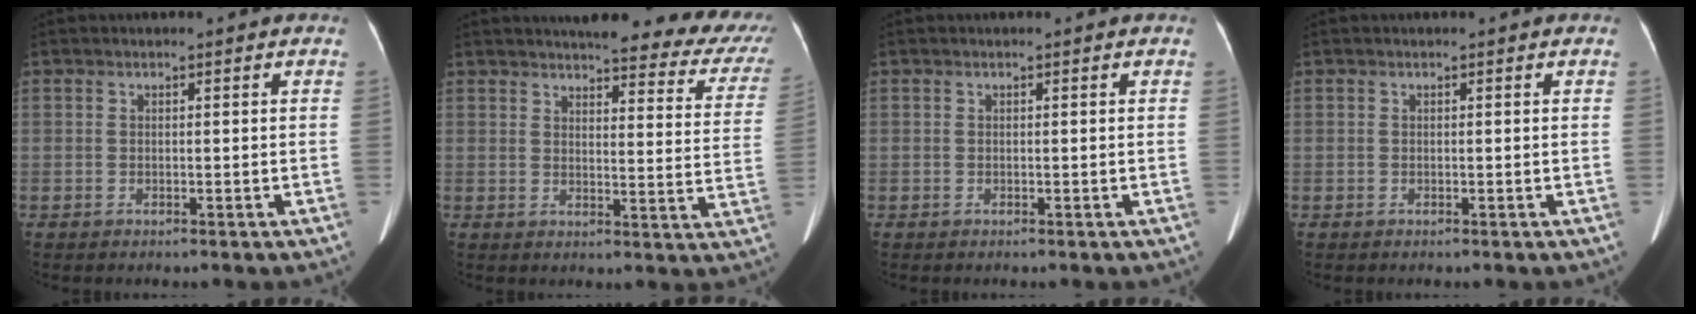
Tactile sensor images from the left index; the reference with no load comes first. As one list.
[{"total": 22.0, "force": [19.5, 4.5, 9.0], "torque": [-0.092, -0.045, 0.203]}, {"total": 0.0}, {"total": 0.0}]